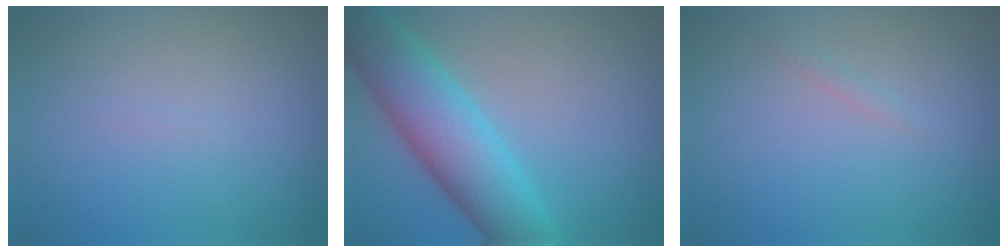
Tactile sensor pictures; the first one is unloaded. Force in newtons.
{"total": 8.5, "press": 8.5, "slide": 0.1}
{"total": 0.5, "press": 0.5, "slide": 0.0}